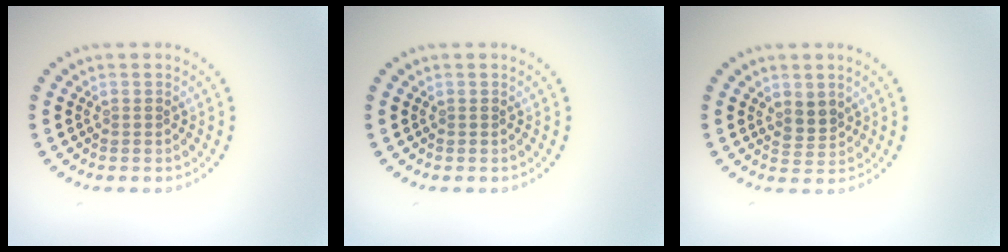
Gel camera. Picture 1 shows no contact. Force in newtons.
{"total": 0.0}
{"total": 1.9, "press": 1.6, "slide": 1.1}